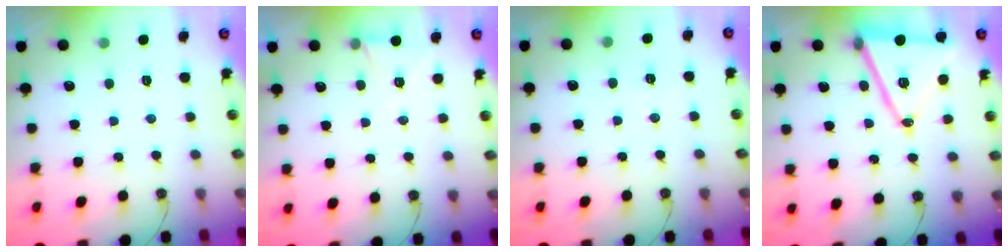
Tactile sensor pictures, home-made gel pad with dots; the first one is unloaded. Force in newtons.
{"total": 5.4, "press": 3.1, "slide": 4.5}
{"total": 3.9, "press": 3.3, "slide": 2.2}
{"total": 16.0, "press": 15.6, "slide": 3.6}